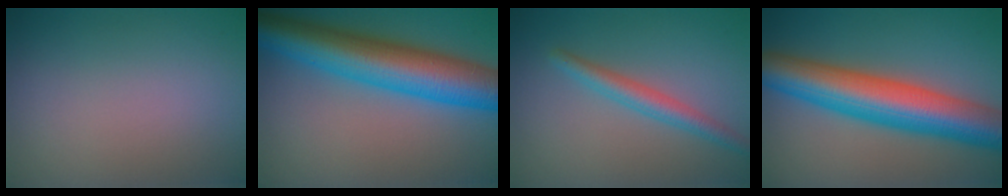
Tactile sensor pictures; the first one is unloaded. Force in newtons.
{"total": 11.0, "press": 11.0, "slide": 0.2}
{"total": 2.7, "press": 2.7, "slide": 0.1}
{"total": 10.7, "press": 10.7, "slide": 0.3}